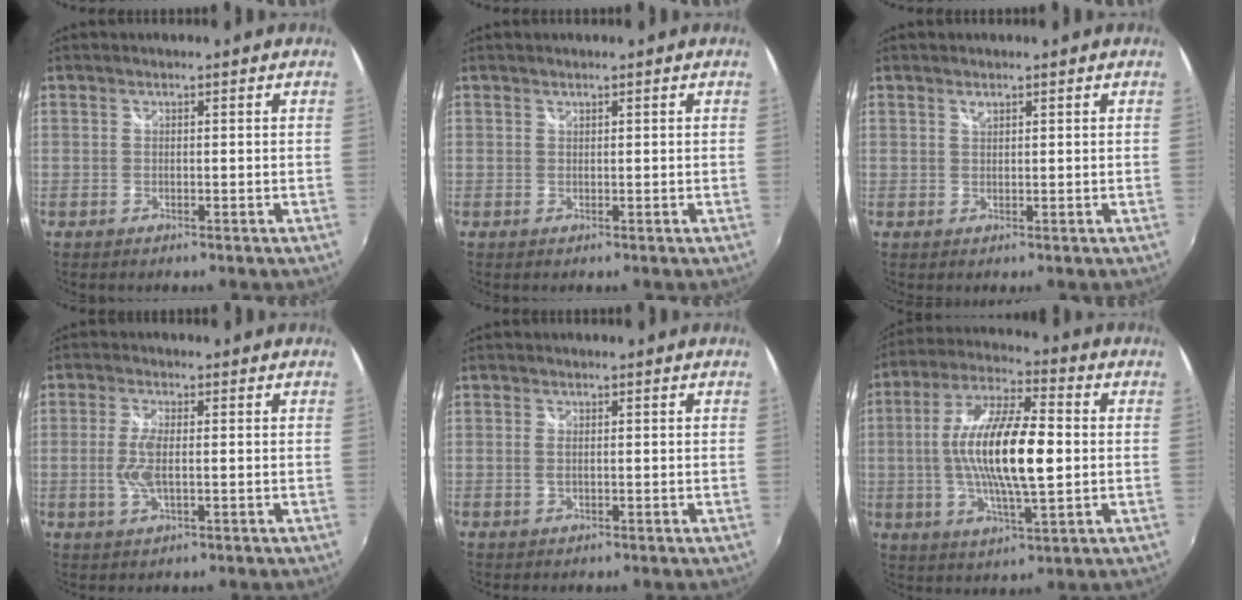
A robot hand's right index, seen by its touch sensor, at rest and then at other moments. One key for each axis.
{"total": 0.0}
{"total": 1.0, "fx": 0.7, "fy": 0.4, "fz": 0.5, "tx": -0.008, "ty": 0.002, "tz": 0.012}
{"total": 5.3, "fx": -0.4, "fy": 1.8, "fz": 5.0, "tx": -0.105, "ty": -0.004, "tz": -0.008}
{"total": 1.4, "fx": 0.1, "fy": 0.7, "fz": 1.2, "tx": -0.025, "ty": -0.002, "tz": 0.000}
{"total": 17.1, "fx": -0.1, "fy": 4.6, "fz": 16.5, "tx": -0.314, "ty": 0.005, "tz": -0.007}